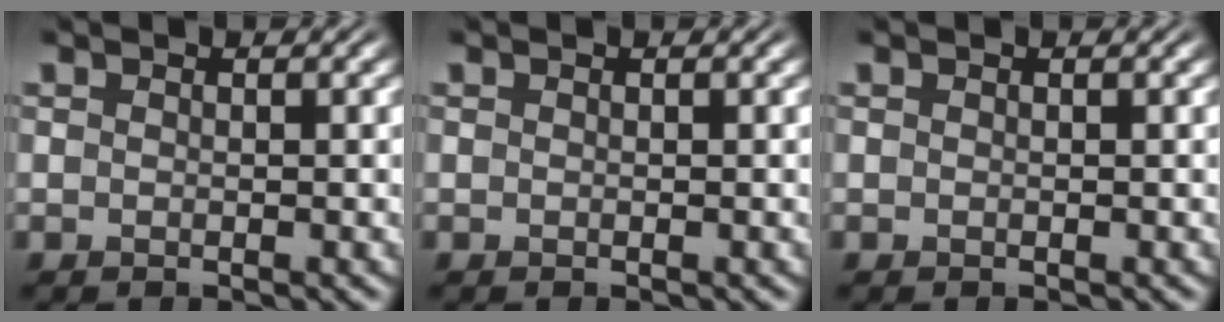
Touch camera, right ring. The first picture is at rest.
{"total": 0.0}
{"total": 0.0}